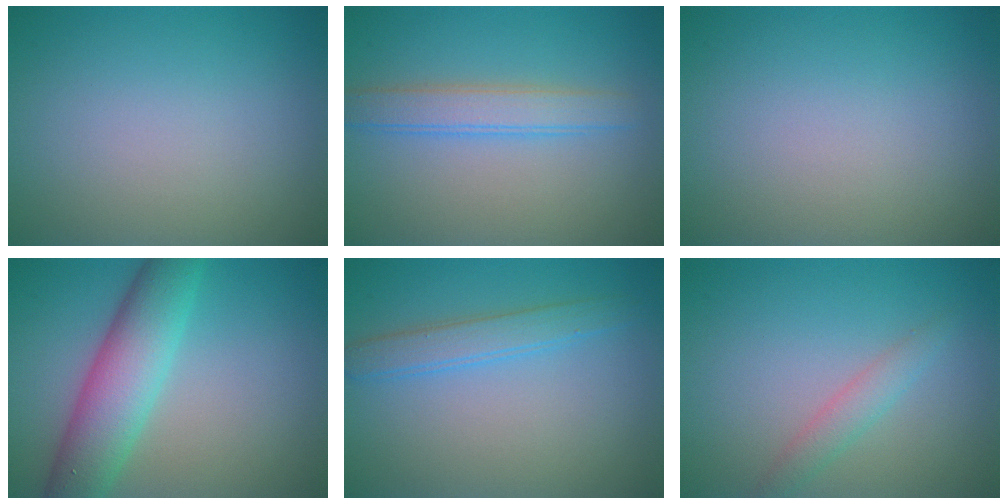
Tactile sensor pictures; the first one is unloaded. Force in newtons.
{"total": 3.0, "press": 3.0, "slide": 0.0}
{"total": 0.0}
{"total": 6.8, "press": 6.8, "slide": 0.3}
{"total": 2.5, "press": 2.5, "slide": 0.1}
{"total": 1.8, "press": 1.8, "slide": 0.0}